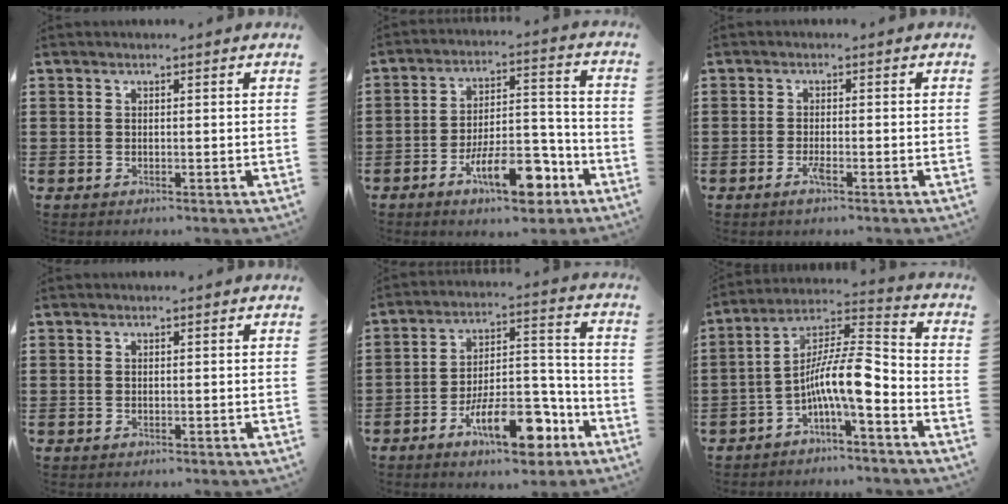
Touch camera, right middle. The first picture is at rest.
{"total": 11.4, "force": [-6.3, 4.1, 8.5], "torque": [-0.136, 0.015, -0.110]}
{"total": 2.0, "force": [-1.1, 0.3, 1.7], "torque": [-0.037, -0.004, -0.022]}
{"total": 0.0}
{"total": 12.8, "force": [-7.3, 4.8, 9.4], "torque": [-0.154, 0.021, -0.130]}
{"total": 10.2, "force": [-3.7, 2.1, 9.3], "torque": [-0.185, -0.004, -0.075]}